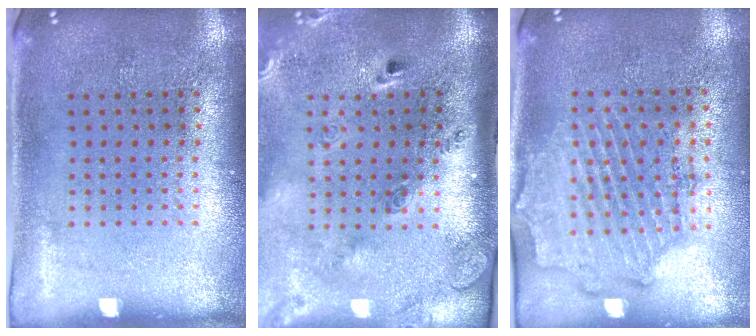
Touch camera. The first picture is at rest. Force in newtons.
{"total": 2.9, "press": 2.0, "slide": 2.1}
{"total": 1.8, "press": 1.7, "slide": 0.8}